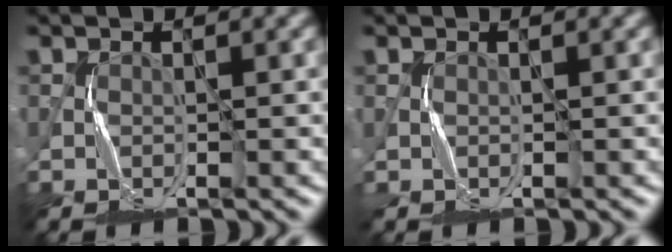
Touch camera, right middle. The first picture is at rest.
{"total": 0.0}